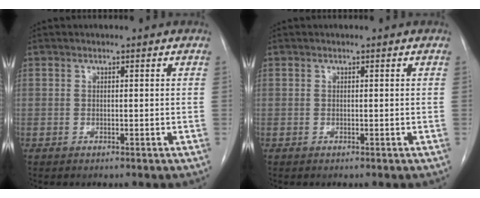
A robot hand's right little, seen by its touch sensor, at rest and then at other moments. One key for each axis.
{"total": 0.0}